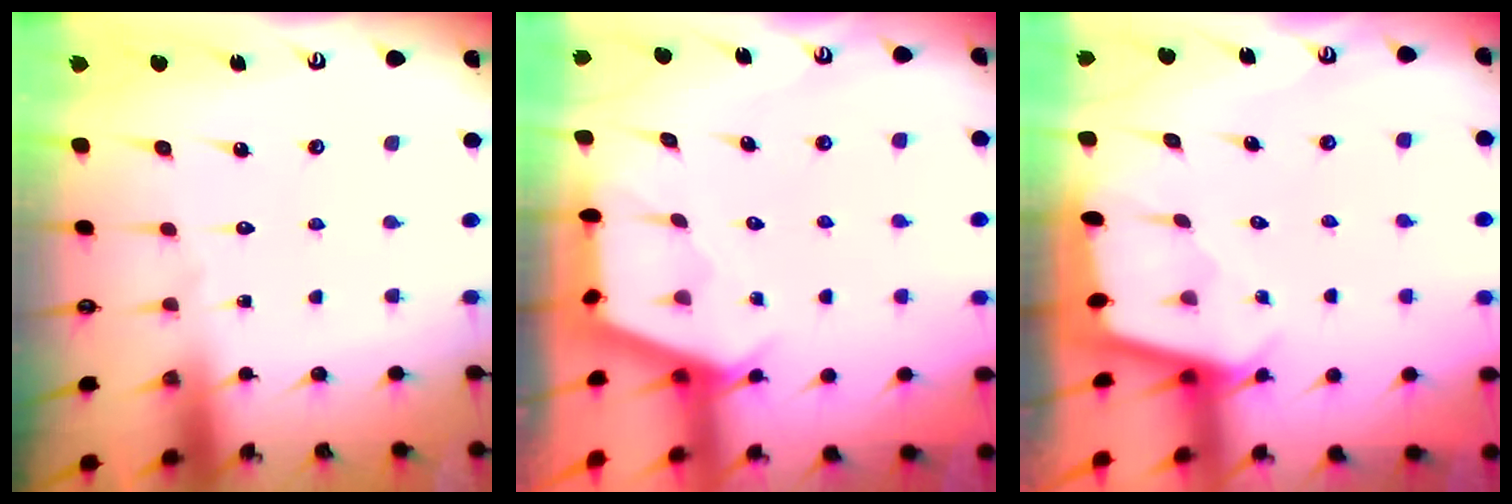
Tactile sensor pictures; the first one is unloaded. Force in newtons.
{"total": 2.7, "press": 2.6, "slide": 0.3}
{"total": 1.9, "press": 1.9, "slide": 0.2}